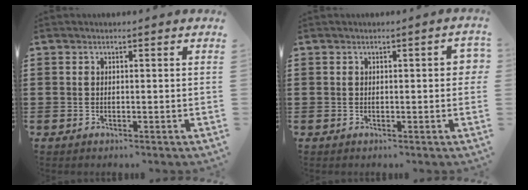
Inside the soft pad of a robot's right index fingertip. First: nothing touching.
{"total": 1.9, "force": [0.0, 0.5, 1.9], "torque": [-0.024, -0.001, -0.003]}